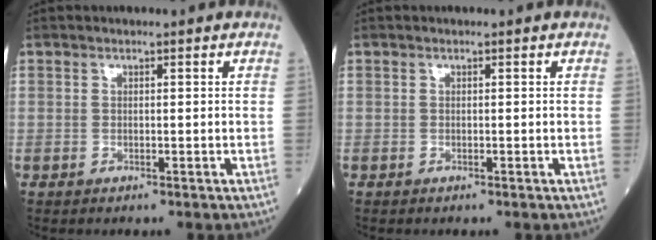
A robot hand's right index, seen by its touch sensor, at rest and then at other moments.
{"total": 0.0}